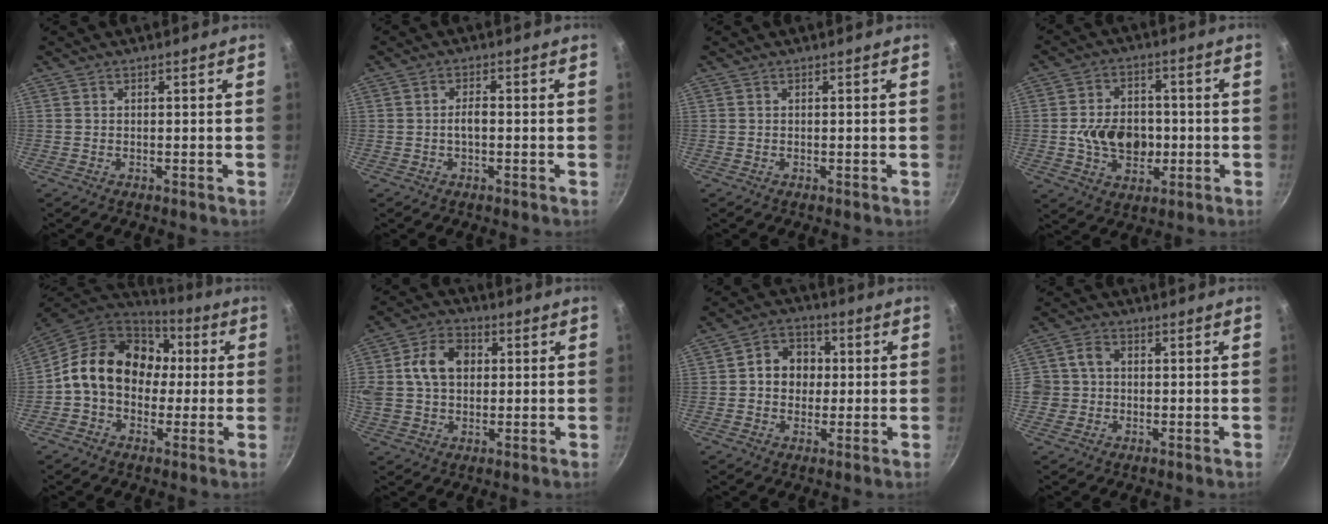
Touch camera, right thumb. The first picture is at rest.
{"total": 2.0, "force": [-0.2, 1.0, 1.7], "torque": [-0.027, 0.008, -0.005]}
{"total": 0.0}
{"total": 11.3, "force": [-1.4, 8.3, 7.6], "torque": [-0.098, 0.014, -0.023]}
{"total": 17.8, "force": [1.7, 13.9, 11.0], "torque": [-0.146, 0.041, 0.015]}
{"total": 14.5, "force": [2.5, 11.1, 9.0], "torque": [-0.165, 0.027, 0.034]}
{"total": 8.1, "force": [0.5, 6.8, 4.2], "torque": [-0.029, 0.011, -0.003]}
{"total": 4.5, "force": [-0.1, 4.1, 1.9], "torque": [-0.013, 0.009, -0.007]}